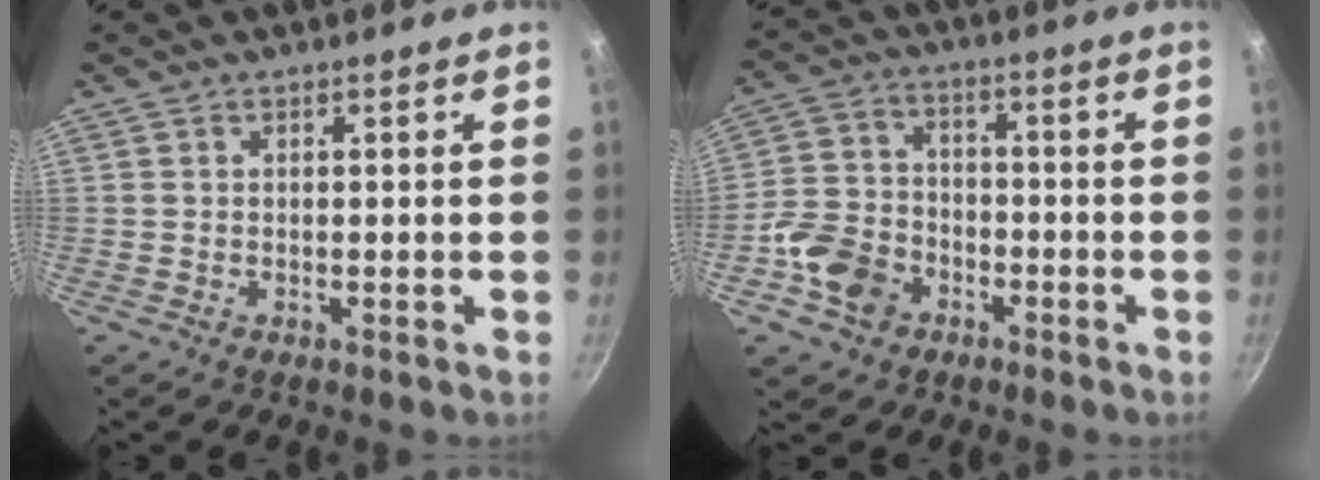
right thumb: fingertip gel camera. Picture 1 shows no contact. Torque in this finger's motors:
{"motor_torque": [0.49, 0.23, 0.75, -0.36, 0.08]}